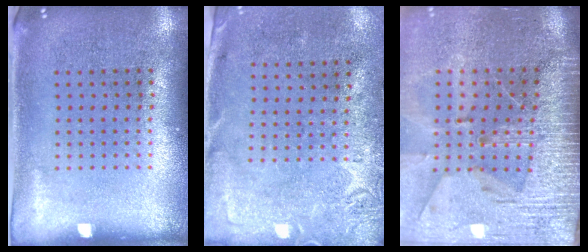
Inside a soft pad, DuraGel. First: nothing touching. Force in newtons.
{"total": 2.9, "press": 2.2, "slide": 1.8}
{"total": 4.0, "press": 3.5, "slide": 2.0}